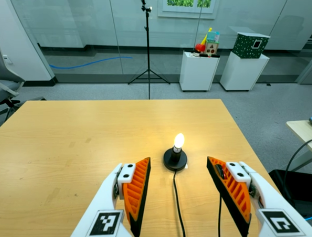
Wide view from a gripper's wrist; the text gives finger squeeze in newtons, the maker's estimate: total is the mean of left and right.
{"total": 0.0}